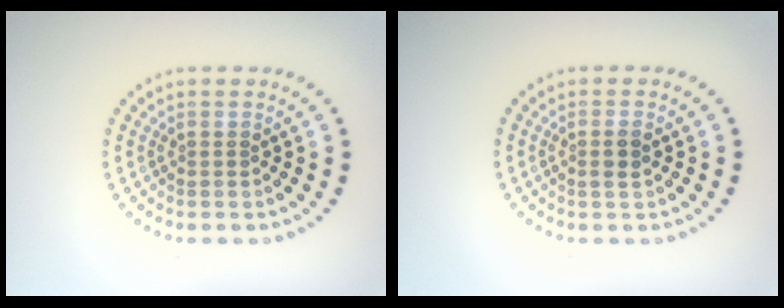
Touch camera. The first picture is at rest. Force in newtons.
{"total": 1.3, "press": 1.2, "slide": 0.5}